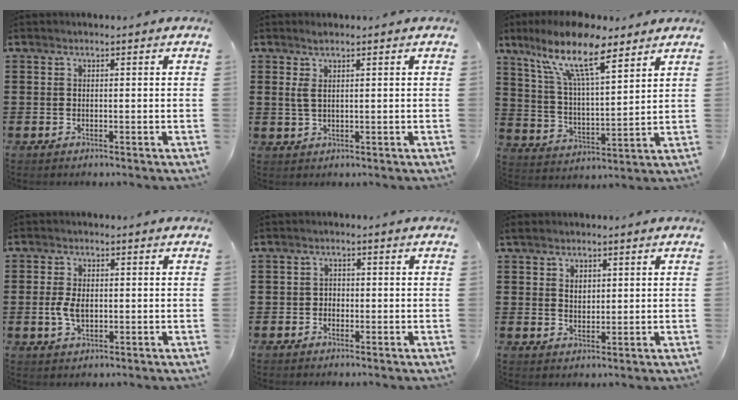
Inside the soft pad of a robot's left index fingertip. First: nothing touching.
{"total": 2.4, "force": [1.0, 0.6, 2.1], "torque": [-0.042, 0.003, 0.017]}
{"total": 12.5, "force": [8.8, 2.8, 8.4], "torque": [-0.183, -0.026, 0.155]}
{"total": 4.1, "force": [-0.3, 2.3, 3.4], "torque": [-0.085, -0.001, -0.011]}
{"total": 1.2, "force": [-0.6, 1.0, 0.3], "torque": [-0.011, 0.004, -0.014]}
{"total": 2.4, "force": [1.3, 1.6, 1.1], "torque": [-0.019, 0.004, 0.022]}